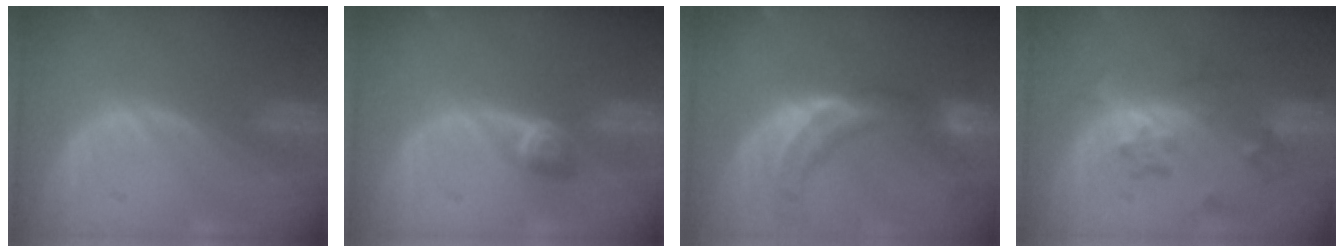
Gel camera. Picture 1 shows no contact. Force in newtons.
{"total": 2.9, "press": 2.6, "slide": 1.4}
{"total": 10.8, "press": 9.4, "slide": 5.2}
{"total": 7.2, "press": 6.4, "slide": 3.4}